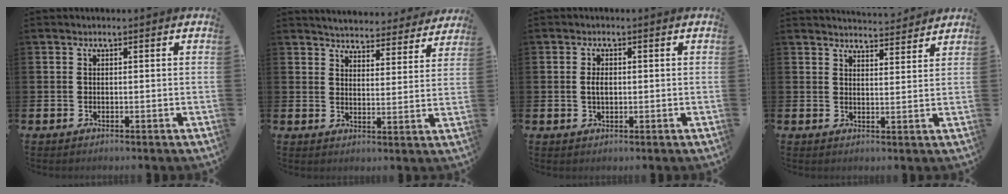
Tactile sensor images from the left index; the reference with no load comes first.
{"total": 4.7, "force": [4.7, 0.6, 0.0], "torque": [-0.006, -0.043, 0.078]}
{"total": 2.2, "force": [0.1, 1.2, 1.8], "torque": [-0.024, 0.002, -0.002]}
{"total": 4.3, "force": [4.2, 0.0, -0.1], "torque": [0.006, -0.033, 0.074]}